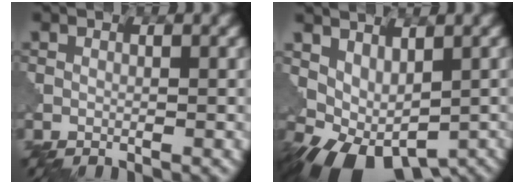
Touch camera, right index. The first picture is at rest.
{"total": 4.4, "force": [-1.3, 2.8, 3.1], "torque": [-0.065, -0.016, -0.006]}